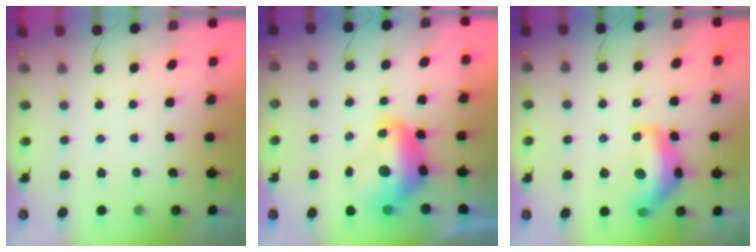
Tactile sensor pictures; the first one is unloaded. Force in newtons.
{"total": 12.8, "press": 12.7, "slide": 1.4}
{"total": 14.2, "press": 14.1, "slide": 0.9}